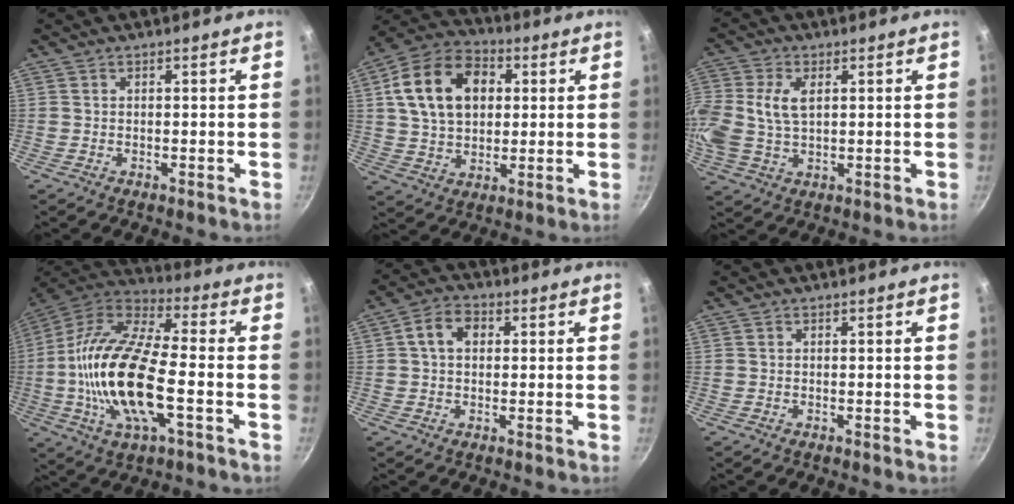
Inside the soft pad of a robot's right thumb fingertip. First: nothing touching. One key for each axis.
{"total": 16.9, "fx": 3.9, "fy": 12.0, "fz": 11.3, "tx": -0.174, "ty": 0.013, "tz": 0.056}
{"total": 12.0, "fx": 2.0, "fy": 7.9, "fz": 8.8, "tx": -0.198, "ty": 0.012, "tz": 0.036}
{"total": 22.2, "fx": -3.7, "fy": 8.8, "fz": 20.0, "tx": -0.392, "ty": 0.027, "tz": -0.086}
{"total": 6.0, "fx": 1.2, "fy": 4.4, "fz": 3.9, "tx": -0.053, "ty": 0.011, "tz": 0.011}
{"total": 0.0}